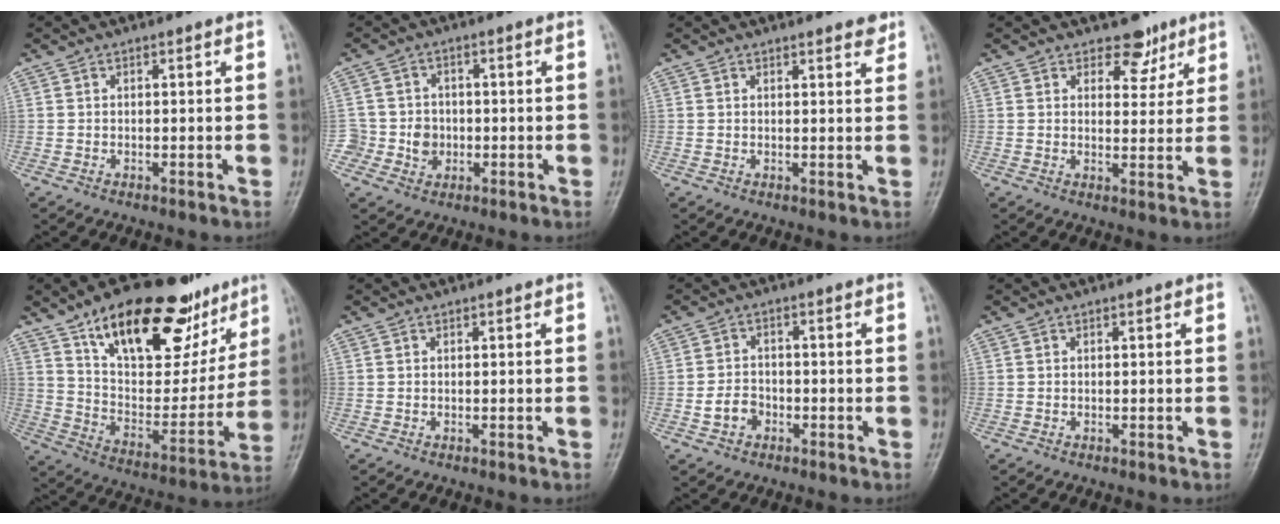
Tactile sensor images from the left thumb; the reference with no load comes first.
{"total": 5.8, "force": [-1.2, 5.5, 1.4], "torque": [0.009, 0.013, -0.017]}
{"total": 2.3, "force": [1.9, 0.6, 1.1], "torque": [-0.004, -0.010, 0.023]}
{"total": 5.1, "force": [3.6, 3.3, 1.7], "torque": [0.011, -0.020, 0.050]}
{"total": 27.8, "force": [17.0, 13.0, 17.7], "torque": [-0.216, -0.042, 0.270]}
{"total": 0.0}
{"total": 4.2, "force": [-1.6, 3.3, 2.0], "torque": [-0.024, 0.017, -0.031]}
{"total": 0.0}